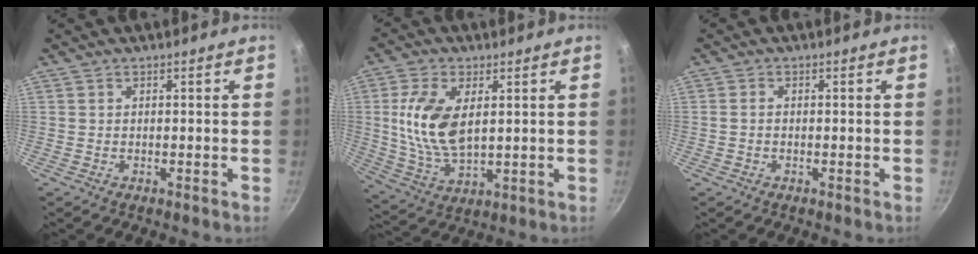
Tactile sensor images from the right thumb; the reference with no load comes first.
{"total": 12.8, "force": [2.4, 6.9, 10.5], "torque": [-0.203, -0.015, 0.054]}
{"total": 1.0, "force": [-0.2, 0.7, 0.6], "torque": [-0.012, 0.006, -0.004]}